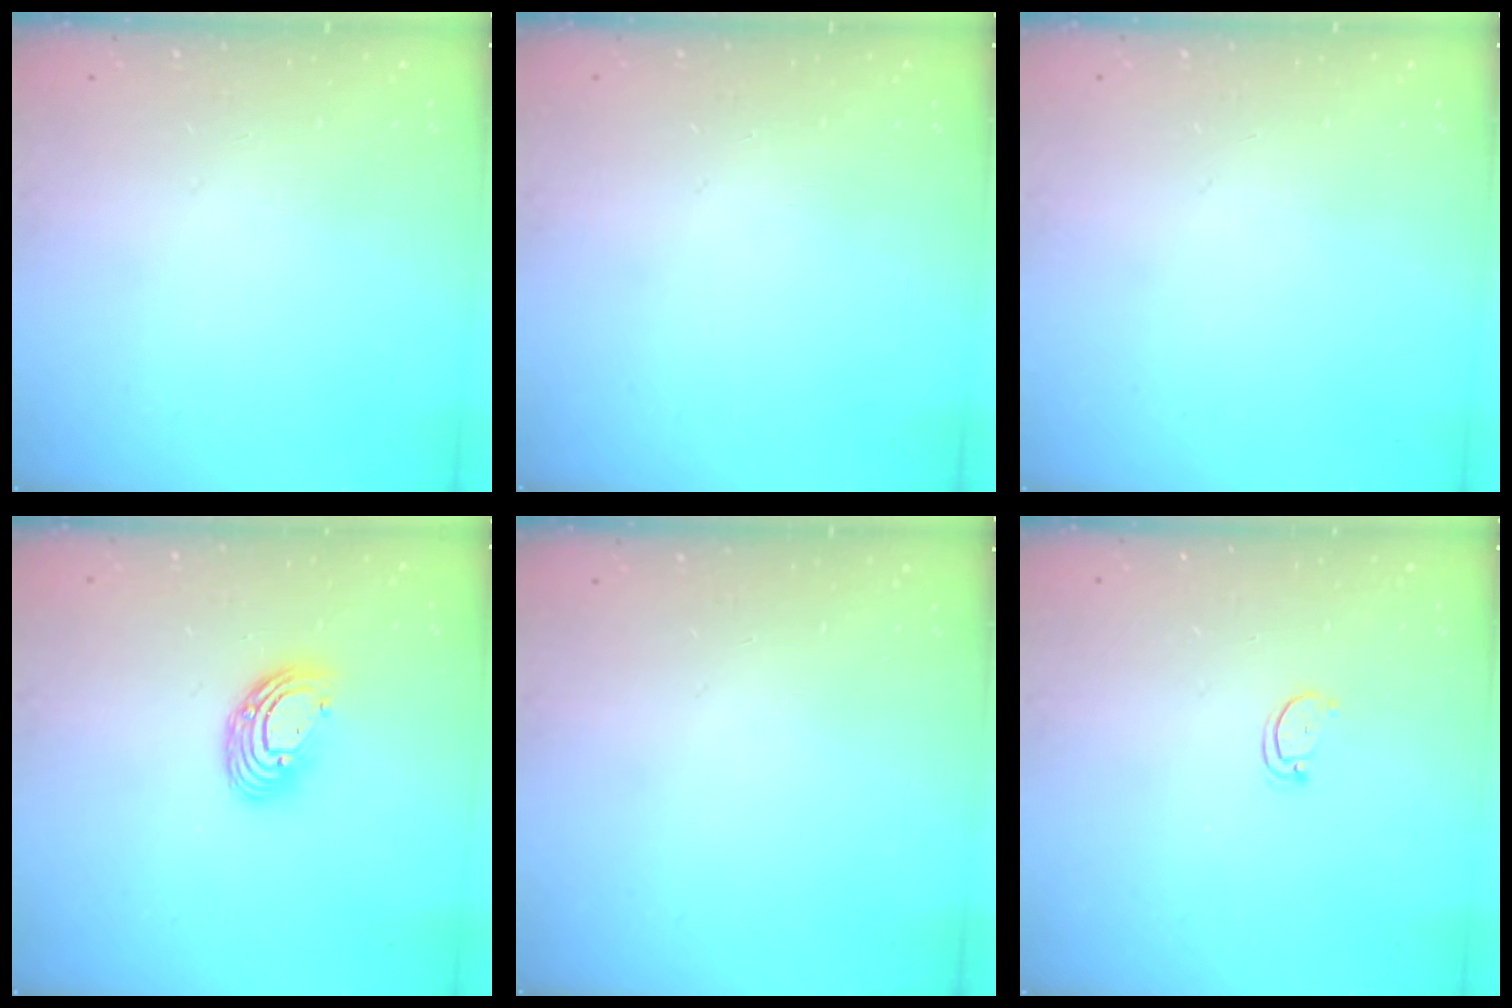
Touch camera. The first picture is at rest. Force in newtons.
{"total": 0.0}
{"total": 0.0}
{"total": 10.5, "press": 10.4, "slide": 1.1}
{"total": 0.0}
{"total": 2.8, "press": 2.7, "slide": 0.3}